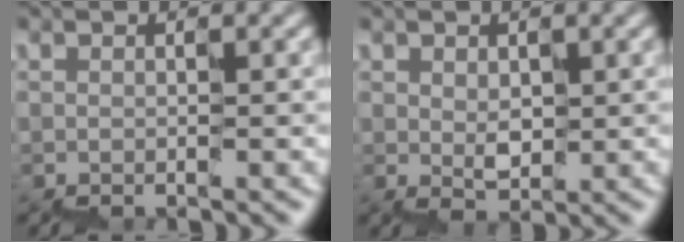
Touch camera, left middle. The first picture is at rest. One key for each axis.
{"total": 2.0, "fx": 0.5, "fy": 1.5, "fz": 1.2, "tx": -0.023, "ty": 0.007, "tz": 0.016}